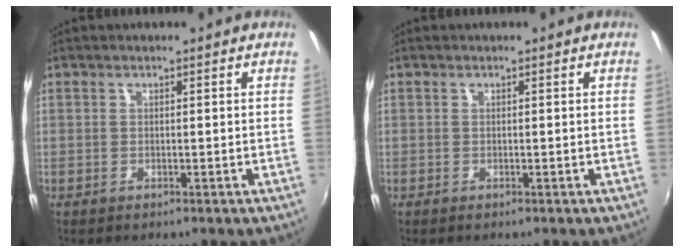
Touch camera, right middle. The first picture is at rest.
{"total": 0.0}